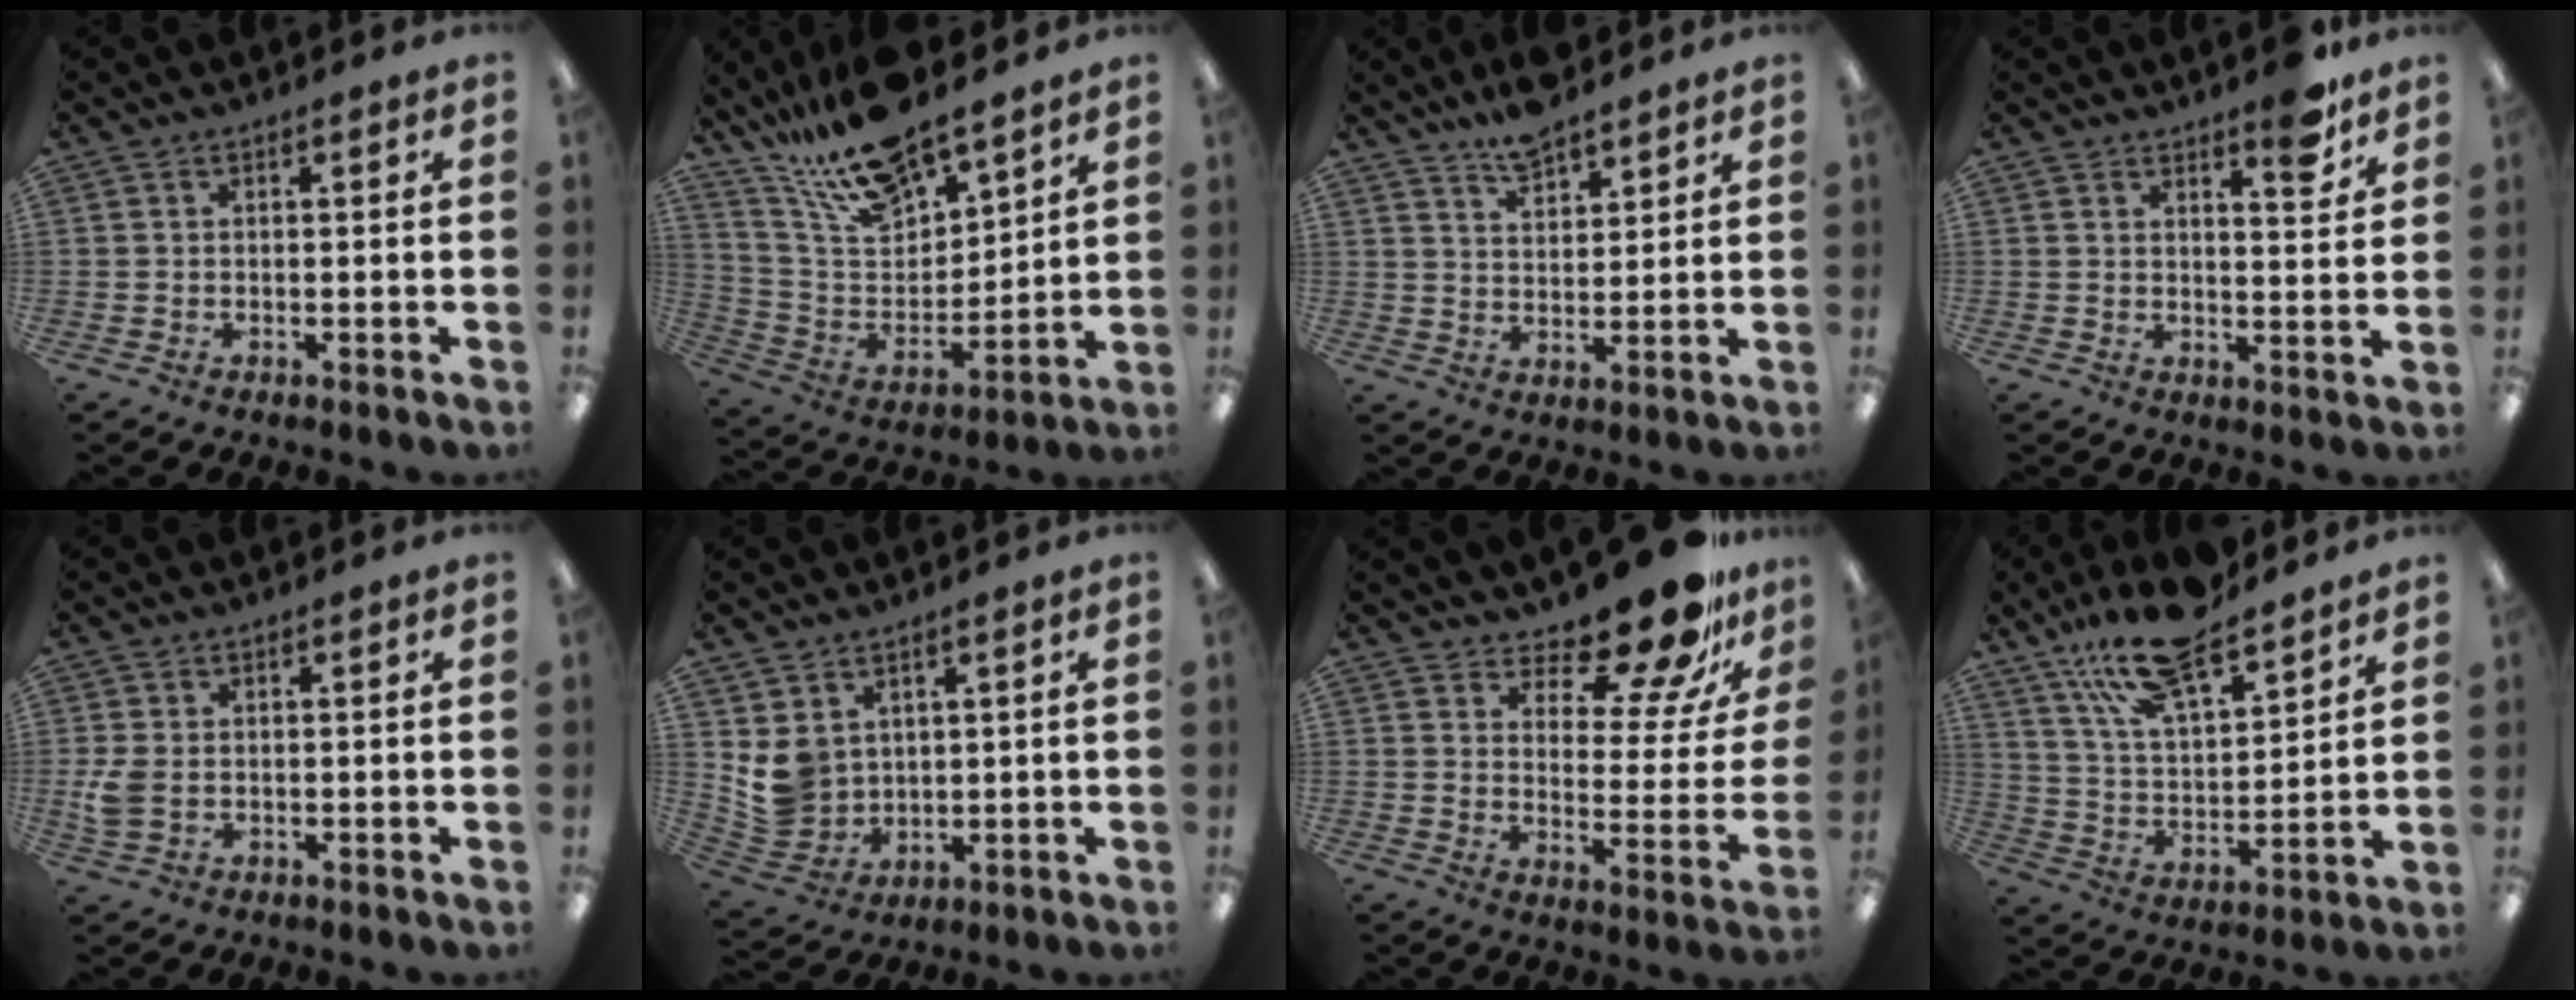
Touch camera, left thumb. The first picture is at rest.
{"total": 17.2, "force": [15.0, 4.6, 7.1], "torque": [-0.159, -0.093, 0.269]}
{"total": 6.9, "force": [6.0, 2.2, 2.4], "torque": [-0.046, -0.031, 0.110]}
{"total": 6.8, "force": [5.3, 1.7, 3.8], "torque": [-0.041, -0.036, 0.085]}
{"total": 4.6, "force": [-0.1, 3.3, 3.2], "torque": [-0.063, 0.000, -0.004]}
{"total": 6.9, "force": [2.7, 6.0, 2.0], "torque": [-0.062, -0.014, 0.059]}
{"total": 16.5, "force": [14.0, 5.2, 7.1], "torque": [-0.106, -0.114, 0.236]}
{"total": 17.9, "force": [13.9, 6.0, 9.6], "torque": [-0.190, -0.066, 0.246]}